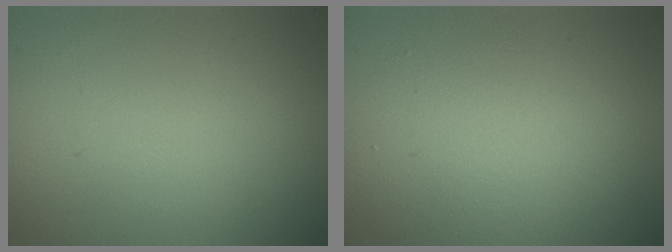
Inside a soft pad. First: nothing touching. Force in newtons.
{"total": 5.1, "press": 5.1, "slide": 0.2}